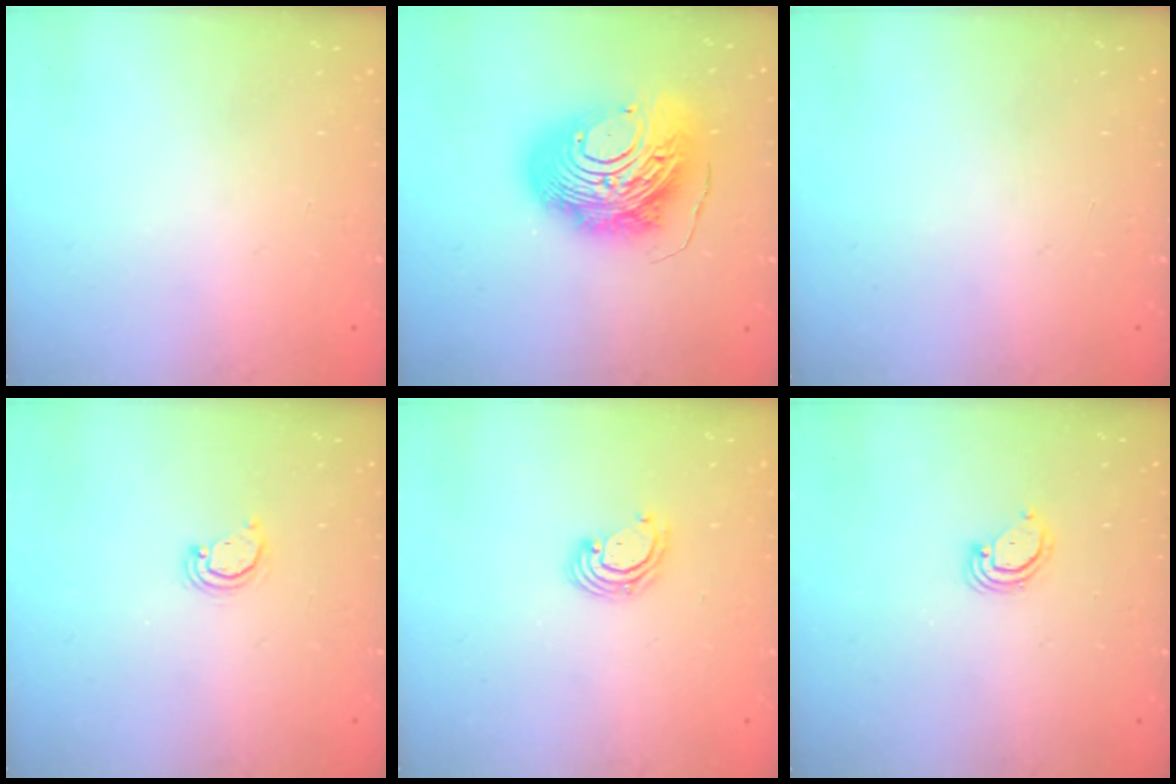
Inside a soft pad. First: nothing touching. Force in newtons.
{"total": 17.9, "press": 17.8, "slide": 1.9}
{"total": 0.0}
{"total": 2.5, "press": 2.5, "slide": 0.3}
{"total": 3.1, "press": 3.1, "slide": 0.1}
{"total": 2.8, "press": 2.8, "slide": 0.3}